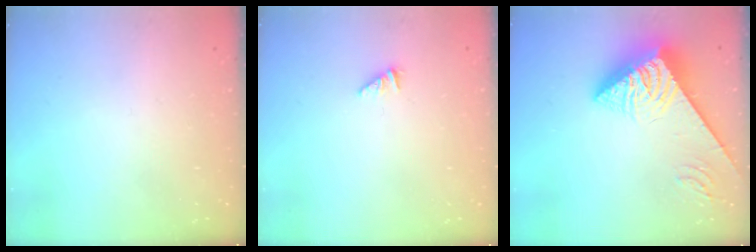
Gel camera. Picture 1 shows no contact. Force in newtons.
{"total": 0.8, "press": 0.8, "slide": 0.2}
{"total": 7.1, "press": 7.1, "slide": 0.9}